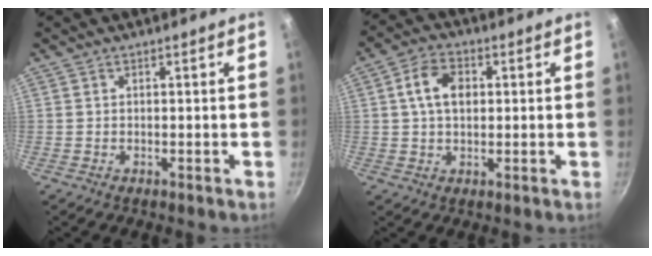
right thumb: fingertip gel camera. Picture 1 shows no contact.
{"total": 7.6, "force": [1.3, 5.2, 5.4], "torque": [-0.082, 0.011, 0.015]}